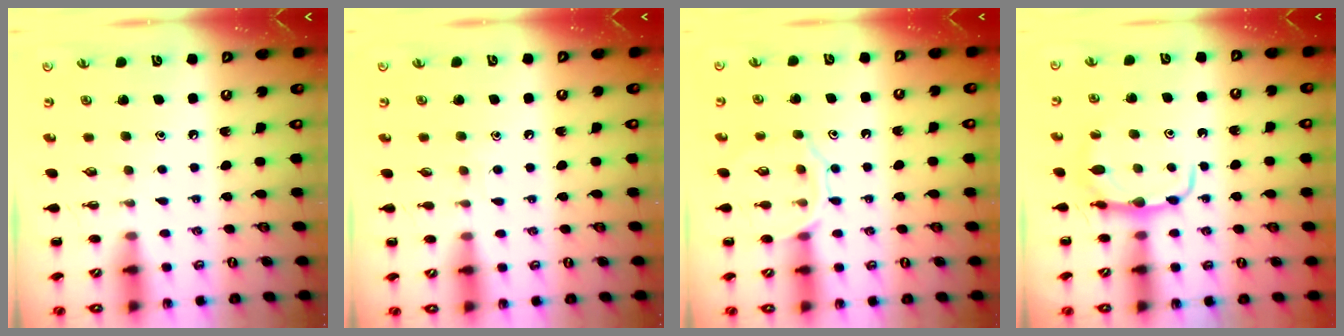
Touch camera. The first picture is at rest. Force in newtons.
{"total": 2.3, "press": 2.3, "slide": 0.6}
{"total": 10.5, "press": 10.5, "slide": 0.7}
{"total": 7.2, "press": 7.1, "slide": 0.8}